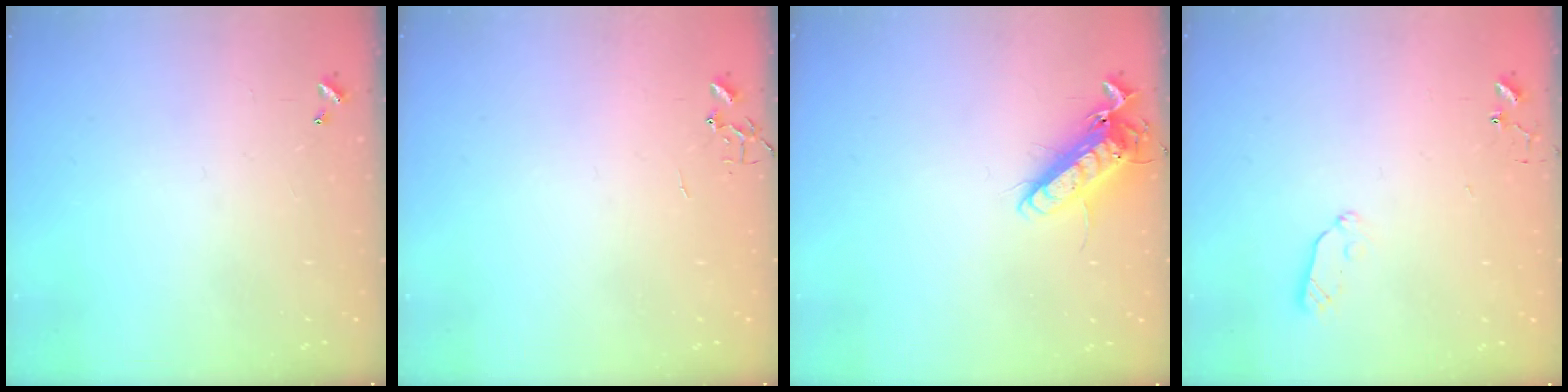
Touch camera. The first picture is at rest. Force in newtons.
{"total": 0.0}
{"total": 14.2, "press": 14.0, "slide": 2.5}
{"total": 5.9, "press": 5.9, "slide": 0.6}